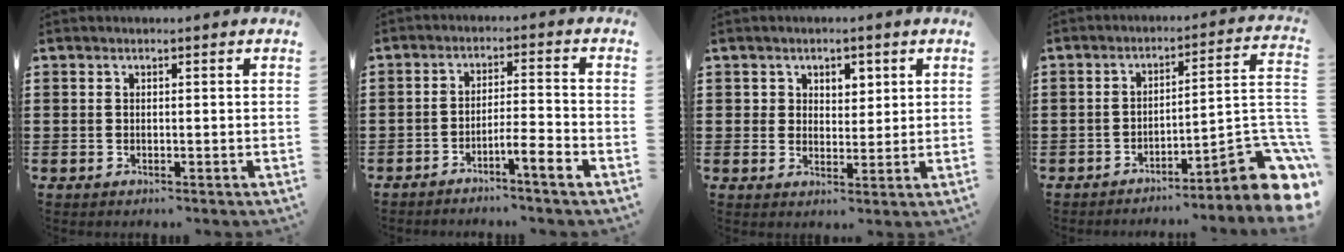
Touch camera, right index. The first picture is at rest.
{"total": 4.6, "force": [-3.5, 0.0, 3.0], "torque": [-0.052, -0.002, -0.064]}
{"total": 2.8, "force": [1.7, 2.2, 0.5], "torque": [-0.021, 0.013, 0.029]}
{"total": 7.9, "force": [-4.8, 1.6, 6.1], "torque": [-0.077, -0.009, -0.092]}